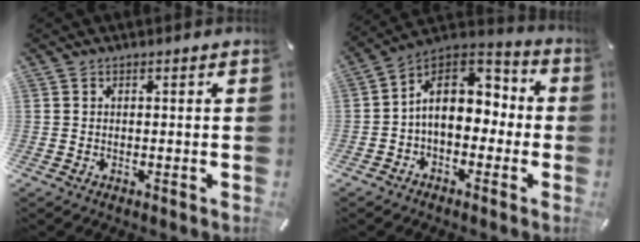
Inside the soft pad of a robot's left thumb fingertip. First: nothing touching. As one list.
[{"total": 12.9, "force": [0.3, 9.7, 8.5], "torque": [-0.144, 0.004, 0.003]}]